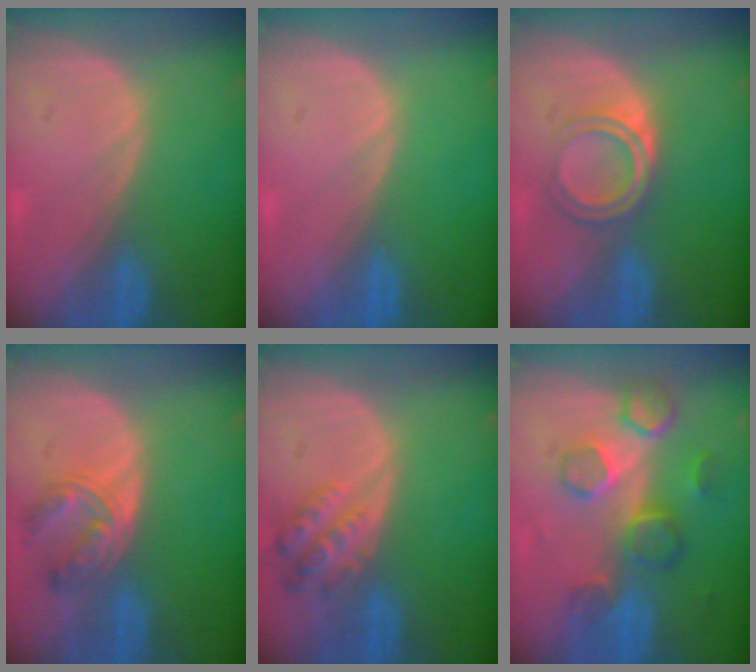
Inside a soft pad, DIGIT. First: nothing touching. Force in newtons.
{"total": 0.0}
{"total": 4.2, "press": 4.2, "slide": 0.3}
{"total": 5.5, "press": 5.4, "slide": 1.0}
{"total": 5.4, "press": 5.0, "slide": 2.1}
{"total": 8.6, "press": 7.7, "slide": 3.7}